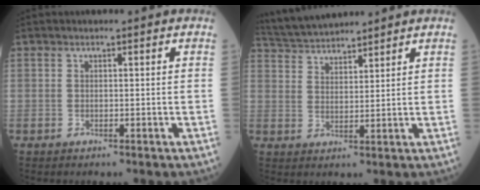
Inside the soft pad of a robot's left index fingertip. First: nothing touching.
{"total": 8.1, "force": [7.9, 0.5, 1.9], "torque": [-0.049, 0.032, 0.149]}